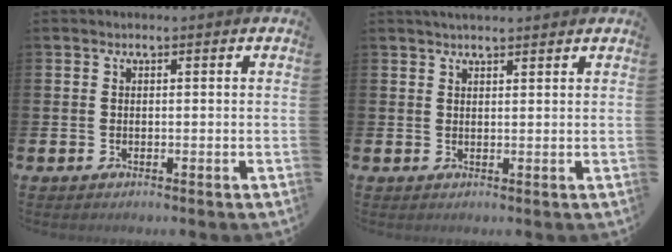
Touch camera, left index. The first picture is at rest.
{"total": 2.0, "force": [1.9, 0.2, 0.6], "torque": [-0.008, -0.006, 0.034]}